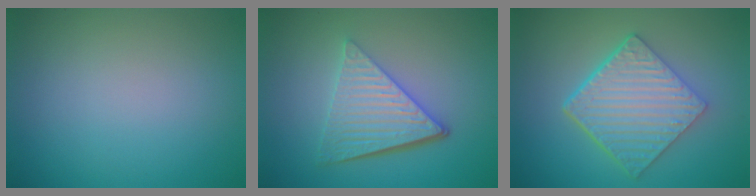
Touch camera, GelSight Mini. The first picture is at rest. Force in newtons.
{"total": 6.0, "press": 4.2, "slide": 4.3}
{"total": 6.6, "press": 4.7, "slide": 4.7}